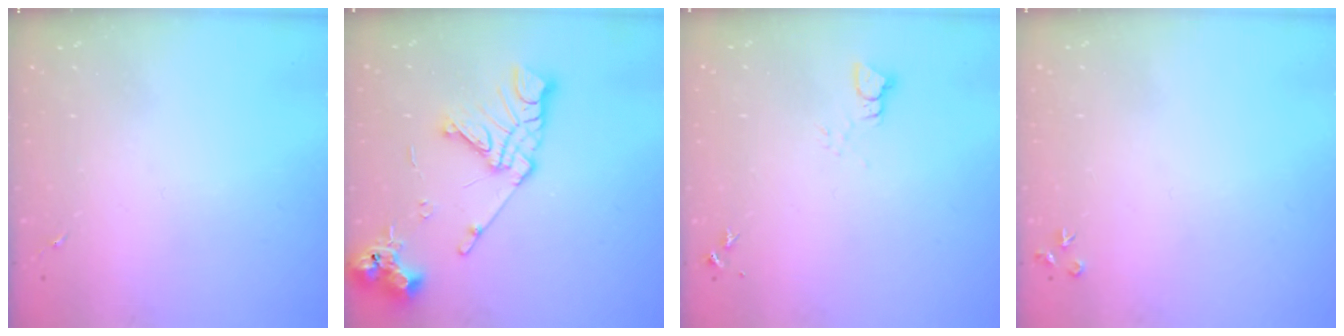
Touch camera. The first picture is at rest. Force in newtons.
{"total": 15.5, "press": 15.4, "slide": 1.9}
{"total": 2.5, "press": 2.5, "slide": 0.1}
{"total": 3.5, "press": 3.5, "slide": 0.4}